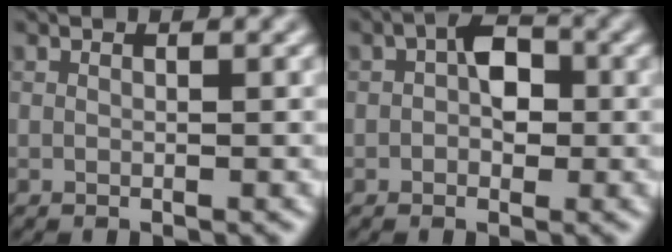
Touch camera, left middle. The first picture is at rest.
{"total": 3.5, "force": [0.4, 2.3, 2.6], "torque": [-0.040, 0.011, 0.000]}